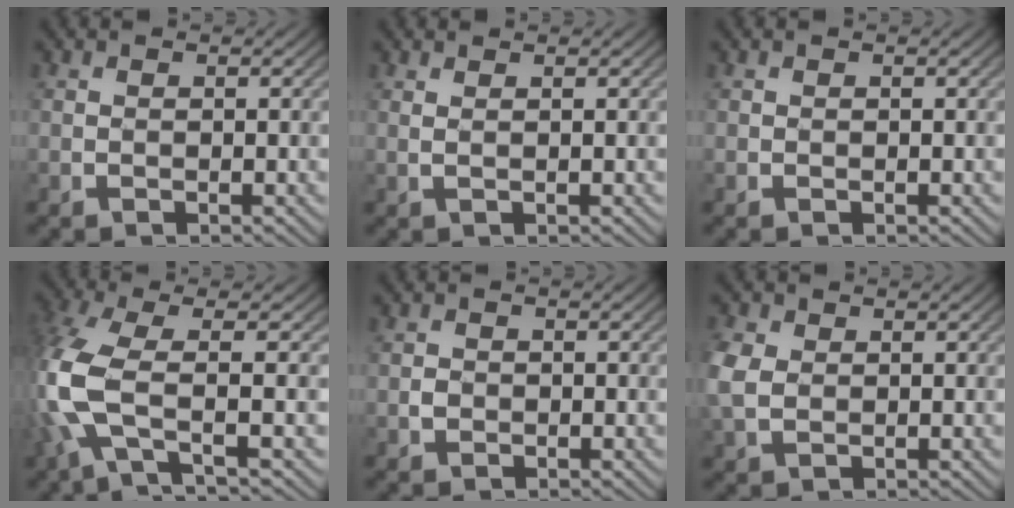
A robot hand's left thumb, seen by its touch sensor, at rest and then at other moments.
{"total": 0.8, "force": [0.5, -0.1, 0.6], "torque": [-0.008, -0.005, 0.014]}
{"total": 0.0}
{"total": 8.3, "force": [-2.8, 2.0, 7.5], "torque": [-0.202, 0.008, -0.066]}
{"total": 1.2, "force": [-0.9, 0.8, 0.2], "torque": [-0.016, 0.001, -0.021]}
{"total": 6.0, "force": [0.7, 4.5, 4.0], "torque": [-0.141, 0.012, 0.014]}